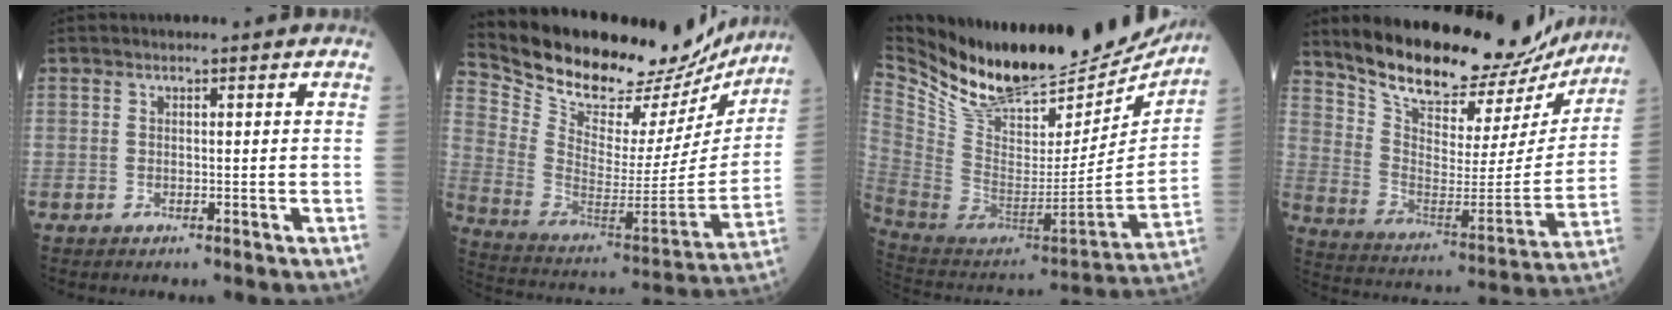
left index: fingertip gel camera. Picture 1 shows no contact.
{"total": 26.1, "force": [23.3, 8.2, 8.4], "torque": [-0.151, -0.039, 0.337]}
{"total": 29.0, "force": [25.0, 8.8, 11.8], "torque": [-0.223, -0.053, 0.377]}
{"total": 23.6, "force": [20.9, 7.7, 8.0], "torque": [-0.127, -0.033, 0.298]}